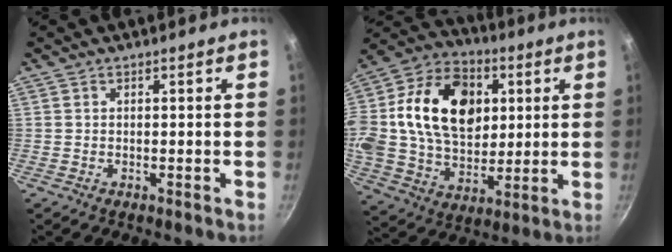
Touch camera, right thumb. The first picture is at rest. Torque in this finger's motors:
{"motor_torque": [2.44, 2.56, 1.95, -0.31, 0.77]}